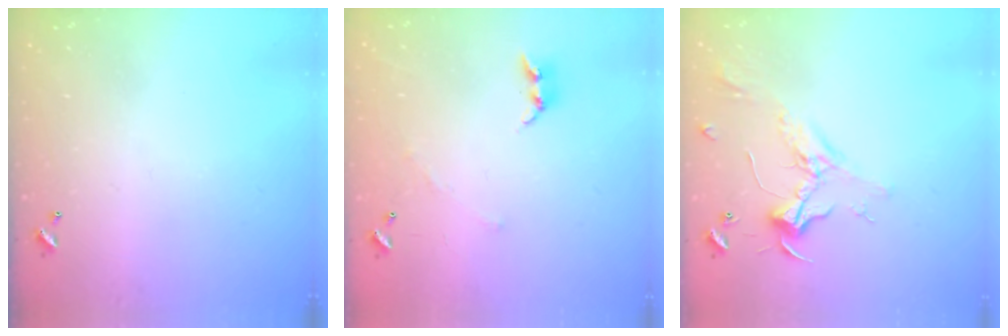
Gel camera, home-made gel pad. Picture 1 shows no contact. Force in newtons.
{"total": 3.9, "press": 3.9, "slide": 0.2}
{"total": 2.4, "press": 2.3, "slide": 0.8}